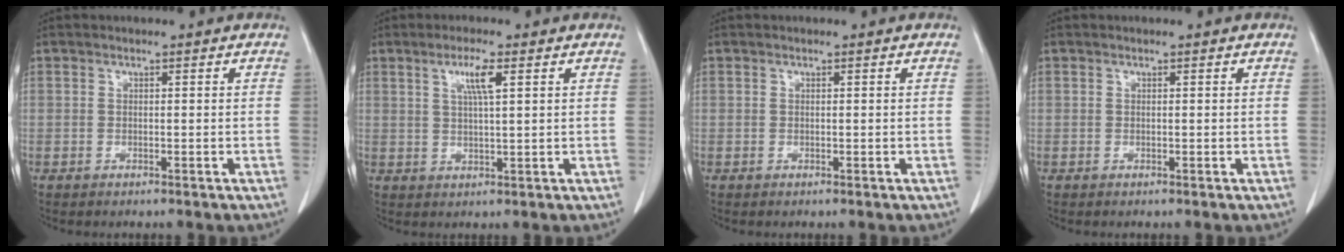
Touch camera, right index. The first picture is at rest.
{"total": 4.2, "force": [1.7, 0.1, 3.8], "torque": [-0.071, 0.001, 0.033]}
{"total": 0.0}
{"total": 0.0}